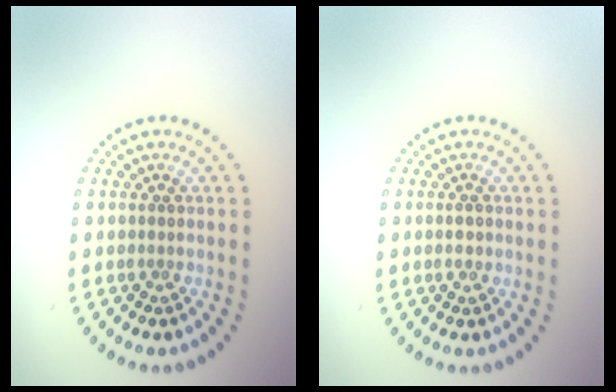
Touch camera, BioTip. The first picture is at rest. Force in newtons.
{"total": 1.0, "press": 0.9, "slide": 0.4}